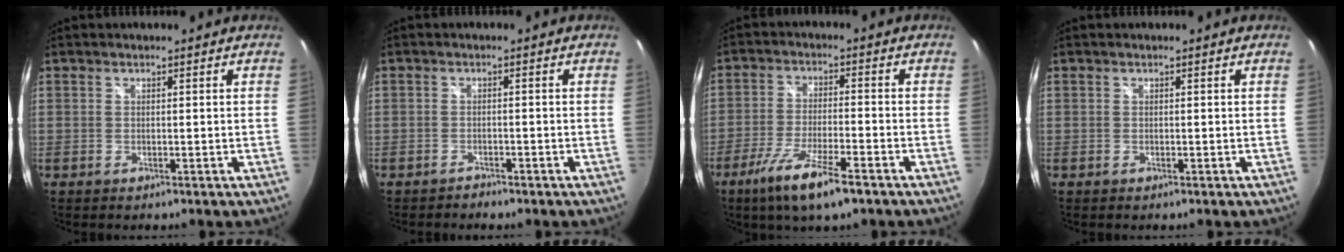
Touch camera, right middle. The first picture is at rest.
{"total": 1.9, "force": [-1.7, 0.7, 0.5], "torque": [-0.014, -0.006, -0.027]}
{"total": 11.2, "force": [-7.1, 1.8, 8.4], "torque": [-0.179, -0.027, -0.129]}
{"total": 0.0}